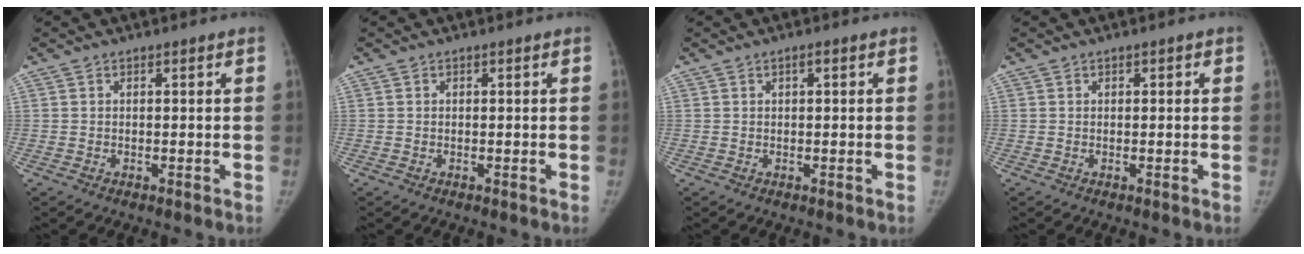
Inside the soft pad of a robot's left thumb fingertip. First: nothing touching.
{"total": 0.0}
{"total": 1.1, "force": [0.4, 0.4, 0.9], "torque": [-0.011, 0.003, 0.004]}
{"total": 0.9, "force": [0.3, 0.6, 0.6], "torque": [0.000, 0.002, 0.002]}